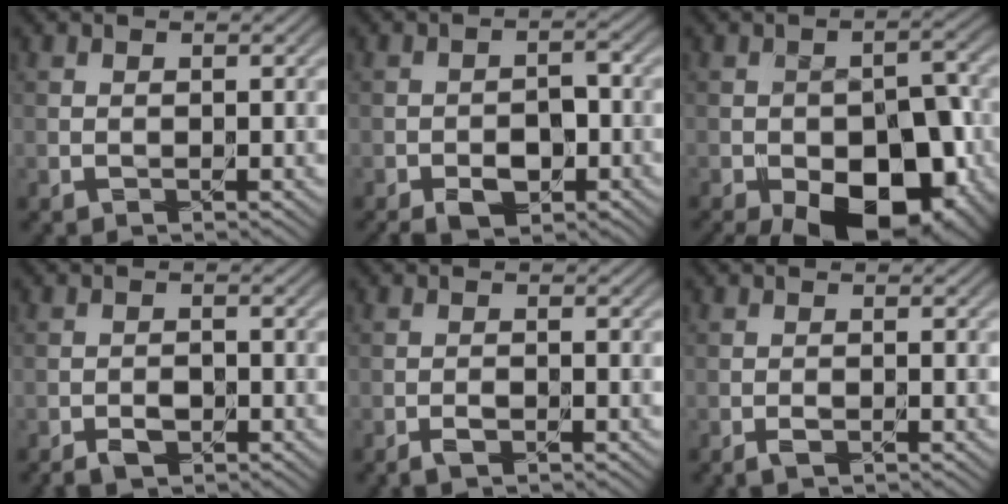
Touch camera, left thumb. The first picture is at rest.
{"total": 5.8, "force": [-3.4, 3.4, 3.3], "torque": [-0.033, 0.002, -0.055]}
{"total": 15.9, "force": [-8.2, 8.3, 10.7], "torque": [-0.121, -0.016, -0.119]}
{"total": 2.0, "force": [-1.6, 0.9, 1.0], "torque": [-0.012, -0.001, -0.031]}
{"total": 1.5, "force": [-1.2, 0.2, 0.9], "torque": [-0.011, 0.003, -0.025]}
{"total": 1.3, "force": [-0.9, 0.2, 0.9], "torque": [-0.013, 0.002, -0.020]}